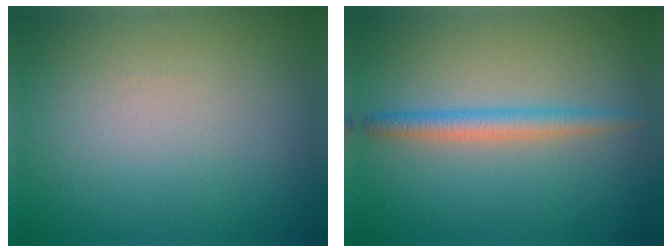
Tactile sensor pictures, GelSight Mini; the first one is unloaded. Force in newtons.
{"total": 2.3, "press": 2.3, "slide": 0.0}